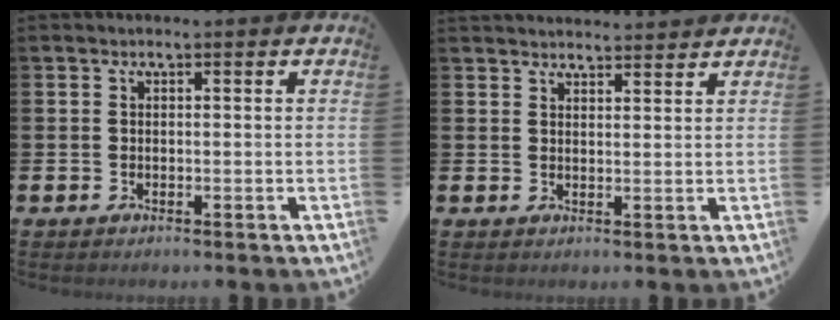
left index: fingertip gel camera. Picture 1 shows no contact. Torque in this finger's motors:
{"motor_torque": [0.76, -1.38, 0.00, -0.01]}